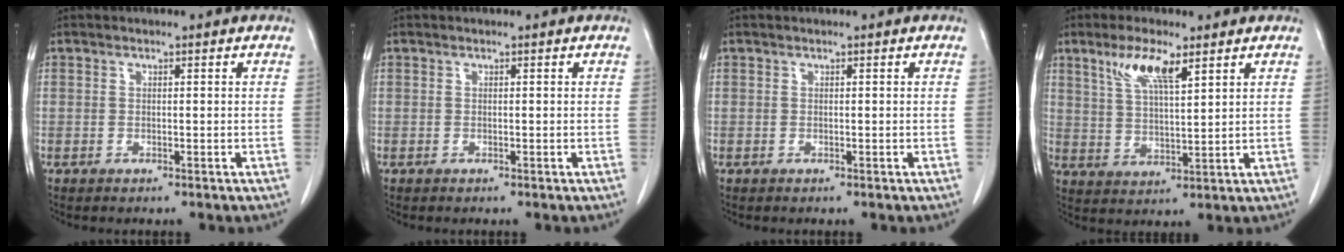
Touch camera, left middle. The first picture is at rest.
{"total": 0.0}
{"total": 0.0}
{"total": 7.2, "force": [4.3, 1.2, 5.6], "torque": [-0.115, 0.001, 0.085]}